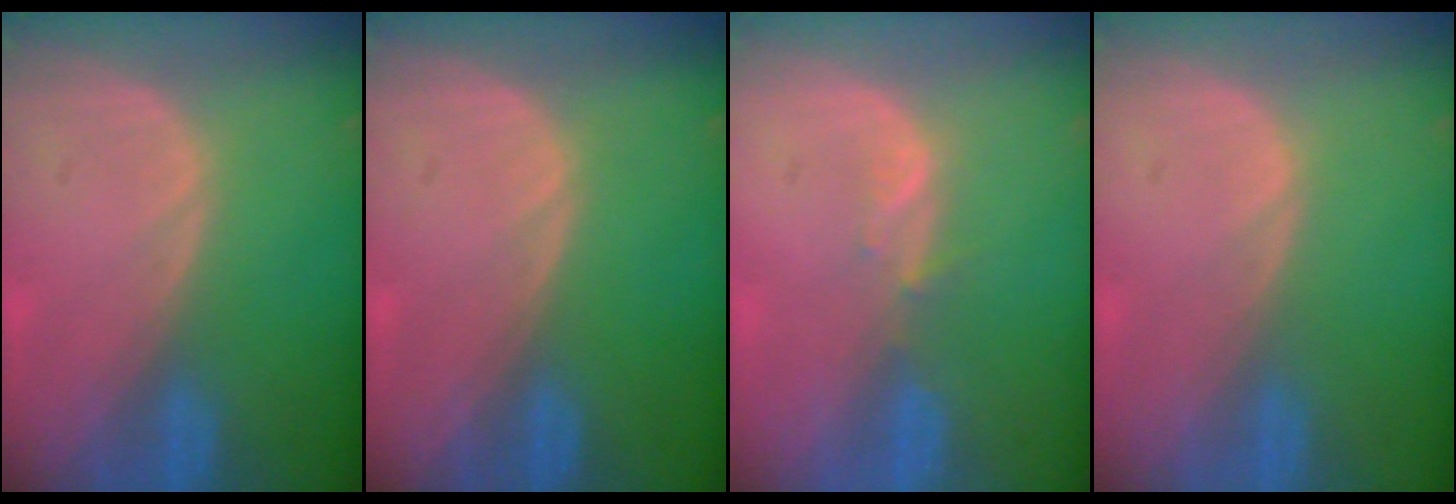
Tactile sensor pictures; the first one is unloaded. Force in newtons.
{"total": 0.0}
{"total": 1.7, "press": 1.5, "slide": 0.8}
{"total": 0.0}